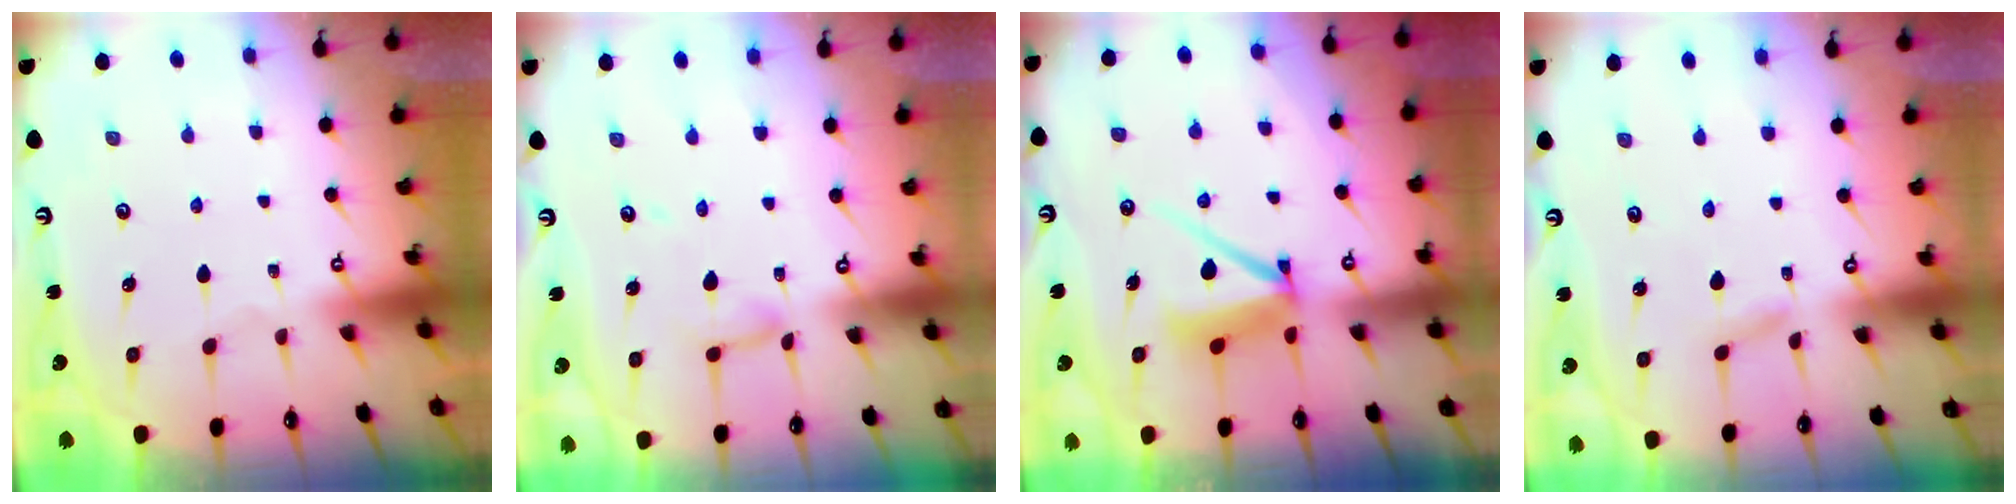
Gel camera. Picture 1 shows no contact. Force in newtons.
{"total": 5.3, "press": 5.2, "slide": 0.4}
{"total": 9.0, "press": 9.0, "slide": 1.0}
{"total": 1.5, "press": 1.5, "slide": 0.2}